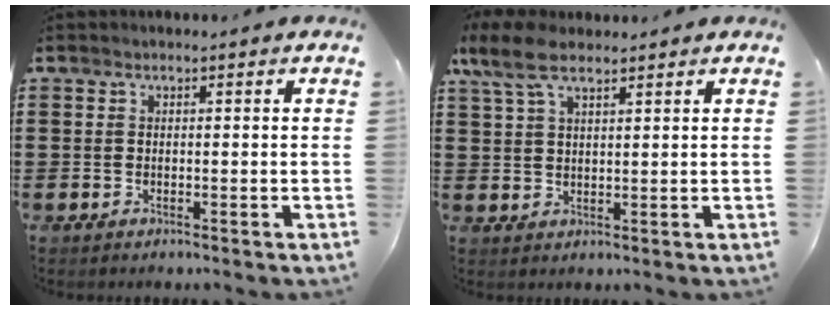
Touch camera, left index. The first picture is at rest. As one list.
[{"total": 6.8, "force": [4.6, 2.3, 4.4], "torque": [-0.102, -0.003, 0.084]}]